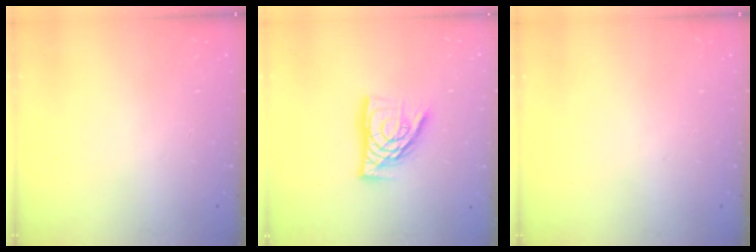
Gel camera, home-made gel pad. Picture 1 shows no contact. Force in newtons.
{"total": 12.9, "press": 12.8, "slide": 1.4}
{"total": 0.0}